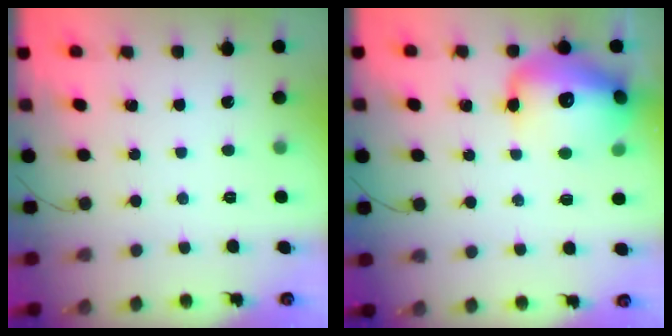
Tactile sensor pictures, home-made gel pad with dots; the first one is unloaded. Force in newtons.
{"total": 19.7, "press": 19.6, "slide": 2.8}